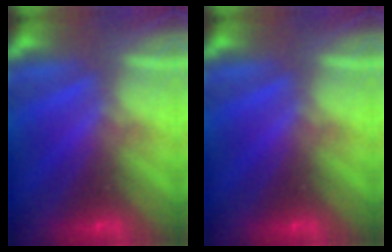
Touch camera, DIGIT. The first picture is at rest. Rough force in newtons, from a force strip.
{"total": 0.0}